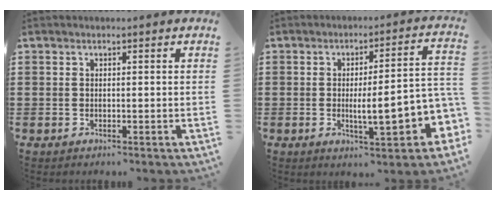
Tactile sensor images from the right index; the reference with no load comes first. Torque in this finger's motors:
{"motor_torque": [2.14, 0.00, 0.88, 0.16]}